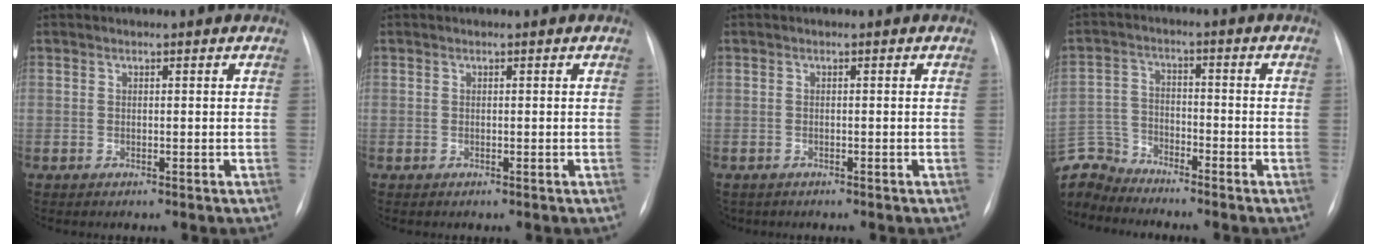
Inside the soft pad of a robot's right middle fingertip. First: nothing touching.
{"total": 0.0}
{"total": 2.1, "force": [-1.6, 1.3, 0.3], "torque": [-0.006, 0.000, -0.023]}
{"total": 8.2, "force": [-8.0, 1.3, -0.6], "torque": [0.001, 0.013, -0.165]}